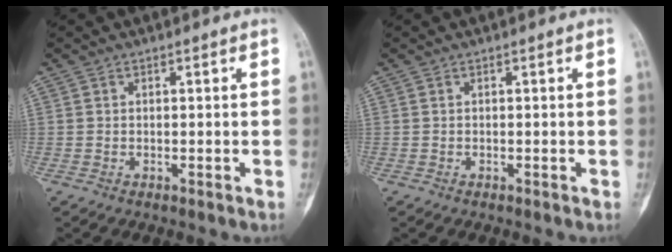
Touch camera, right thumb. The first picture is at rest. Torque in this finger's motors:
{"motor_torque": [0.00, 0.00, 0.00, -0.04, 0.00]}